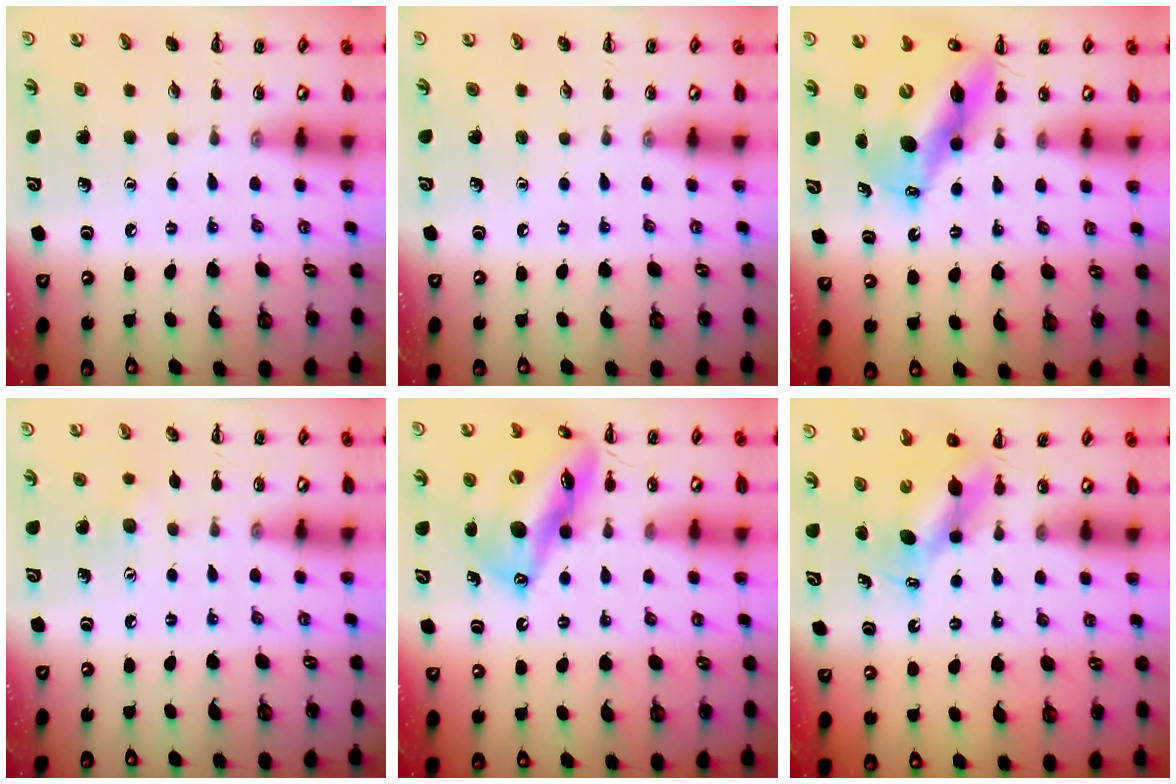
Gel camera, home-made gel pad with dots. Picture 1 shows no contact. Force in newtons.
{"total": 0.0}
{"total": 14.1, "press": 13.6, "slide": 3.6}
{"total": 5.5, "press": 5.4, "slide": 1.4}
{"total": 17.5, "press": 16.9, "slide": 4.6}
{"total": 6.1, "press": 6.0, "slide": 1.1}